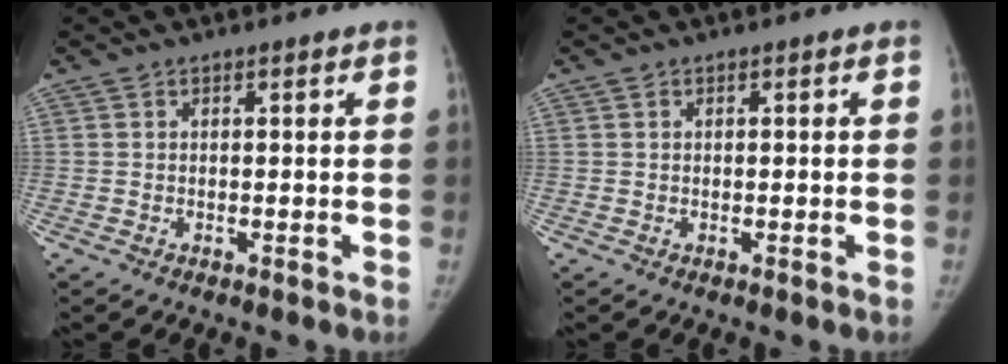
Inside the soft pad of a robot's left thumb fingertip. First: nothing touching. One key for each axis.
{"total": 0.0}